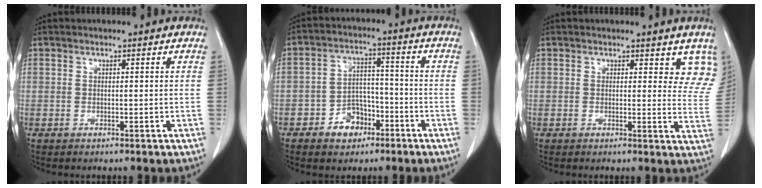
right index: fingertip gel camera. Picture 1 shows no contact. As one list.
[{"total": 6.5, "force": [-3.4, 4.7, 2.9], "torque": [-0.046, 0.023, -0.048]}, {"total": 6.4, "force": [5.1, 3.0, 2.3], "torque": [0.001, -0.021, 0.038]}]